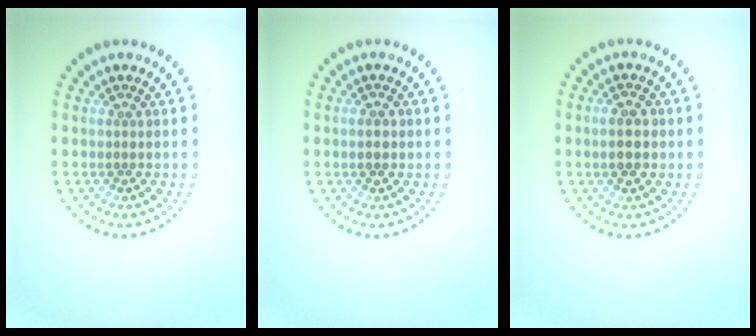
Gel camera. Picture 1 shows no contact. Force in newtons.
{"total": 1.8, "press": 1.8, "slide": 0.1}
{"total": 2.2, "press": 2.2, "slide": 0.1}